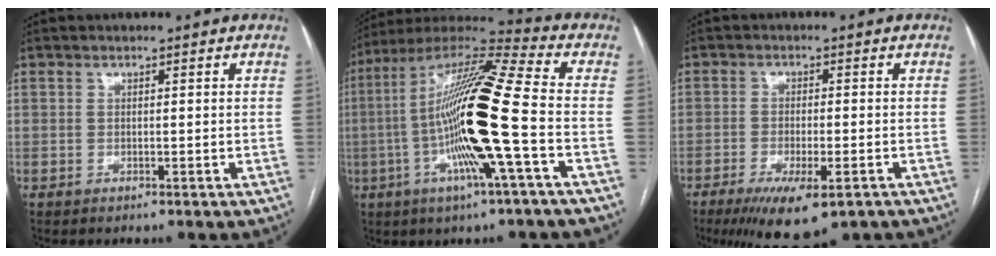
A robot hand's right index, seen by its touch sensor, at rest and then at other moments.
{"total": 19.7, "force": [-3.4, 0.1, 19.5], "torque": [-0.375, -0.003, -0.076]}
{"total": 10.1, "force": [-6.2, 2.6, 7.5], "torque": [-0.122, -0.021, -0.093]}